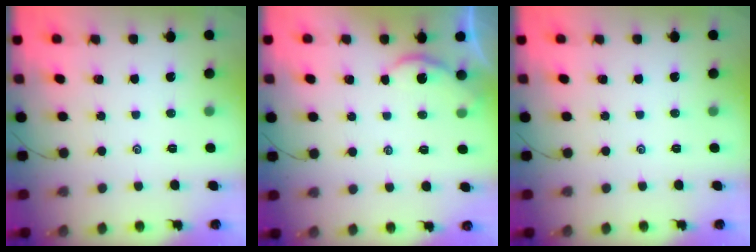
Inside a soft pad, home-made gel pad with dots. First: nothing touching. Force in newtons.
{"total": 1.2, "press": 1.1, "slide": 0.1}
{"total": 0.0}